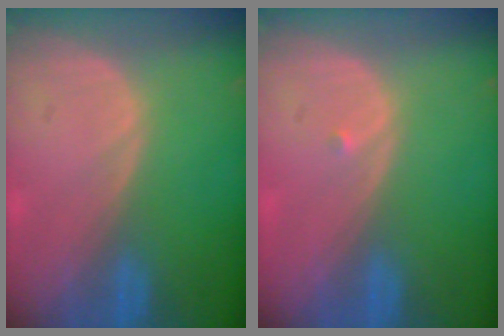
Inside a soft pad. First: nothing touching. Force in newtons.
{"total": 0.5, "press": 0.4, "slide": 0.3}